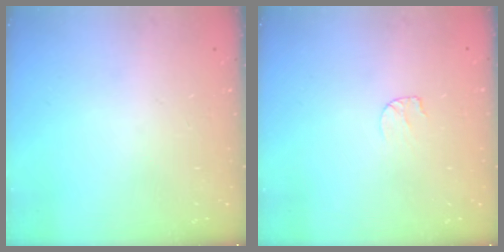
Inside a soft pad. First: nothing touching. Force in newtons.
{"total": 3.9, "press": 3.9, "slide": 0.4}